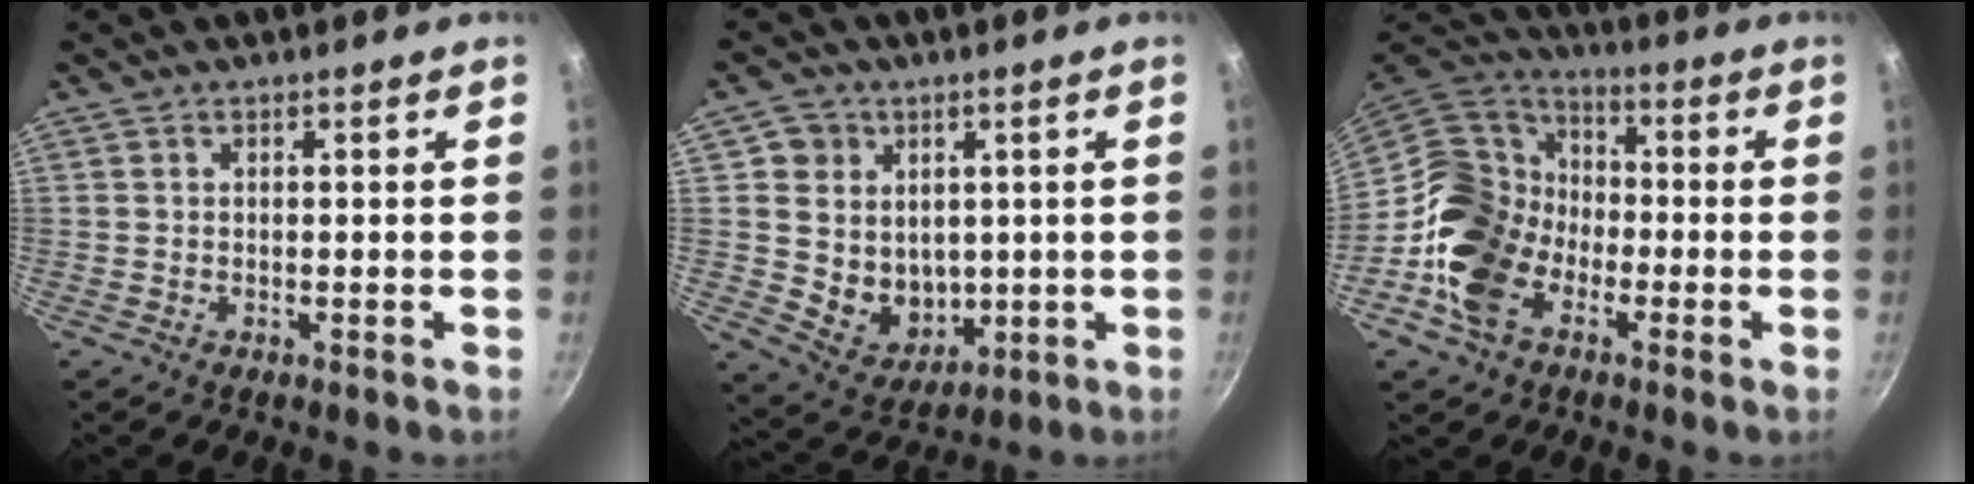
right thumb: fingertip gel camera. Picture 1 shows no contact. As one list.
[{"total": 10.7, "force": [2.2, 9.8, 3.8], "torque": [-0.030, -0.017, 0.052]}, {"total": 17.6, "force": [-5.0, 13.4, 10.3], "torque": [-0.163, 0.049, -0.110]}]